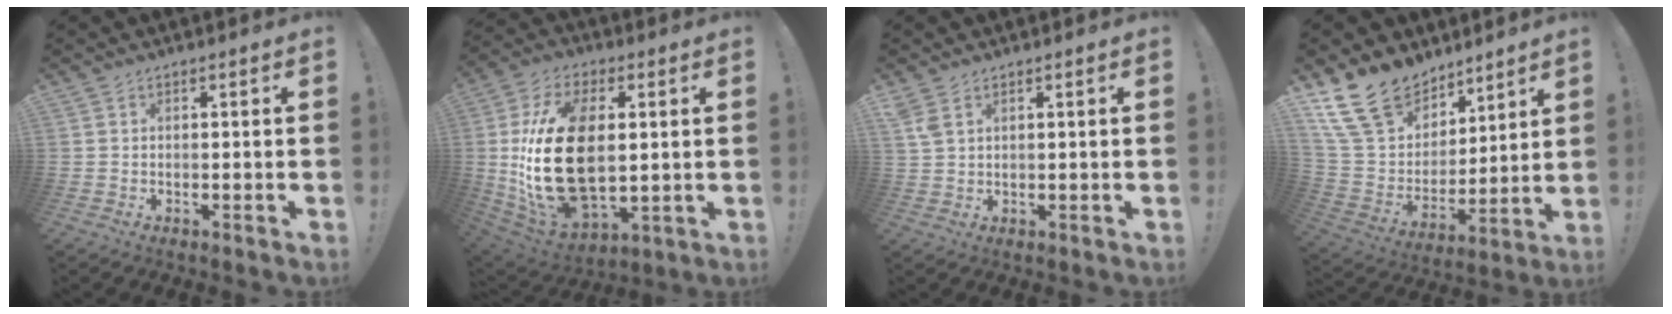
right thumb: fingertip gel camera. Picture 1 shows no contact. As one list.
[{"total": 26.4, "force": [1.9, 15.4, 21.3], "torque": [-0.424, -0.007, 0.042]}, {"total": 3.6, "force": [2.1, 1.8, 2.3], "torque": [-0.043, -0.006, 0.041]}, {"total": 18.5, "force": [12.5, 11.8, 6.9], "torque": [-0.137, -0.069, 0.252]}]